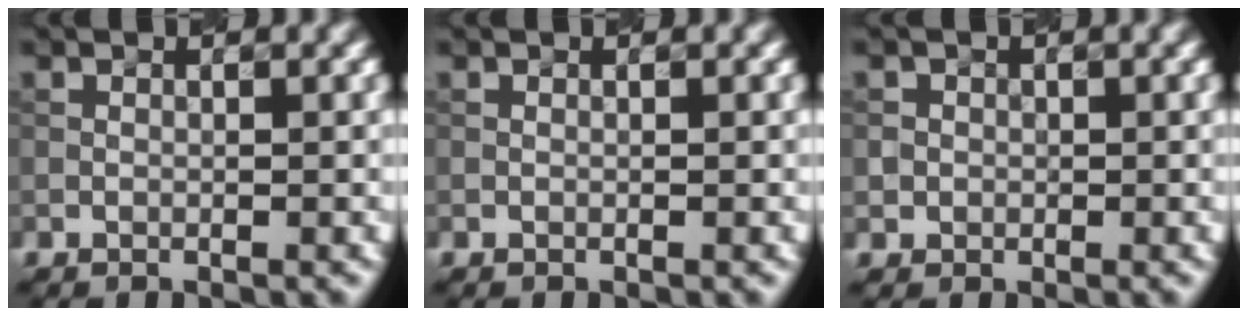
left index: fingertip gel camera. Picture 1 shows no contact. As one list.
[{"total": 0.0}, {"total": 1.3, "force": [0.0, 1.3, 0.1], "torque": [0.014, -0.002, 0.004]}]